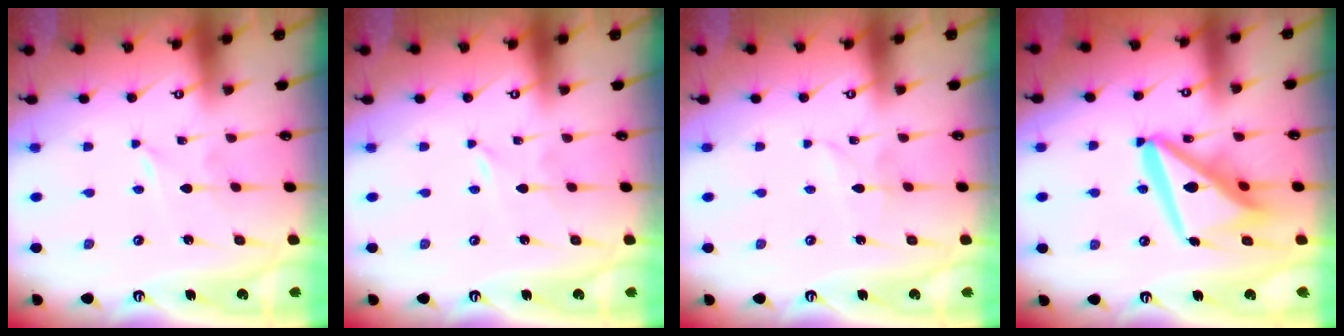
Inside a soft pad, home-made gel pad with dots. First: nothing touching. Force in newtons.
{"total": 0.0}
{"total": 2.3, "press": 2.3, "slide": 0.1}
{"total": 15.9, "press": 15.9, "slide": 1.6}